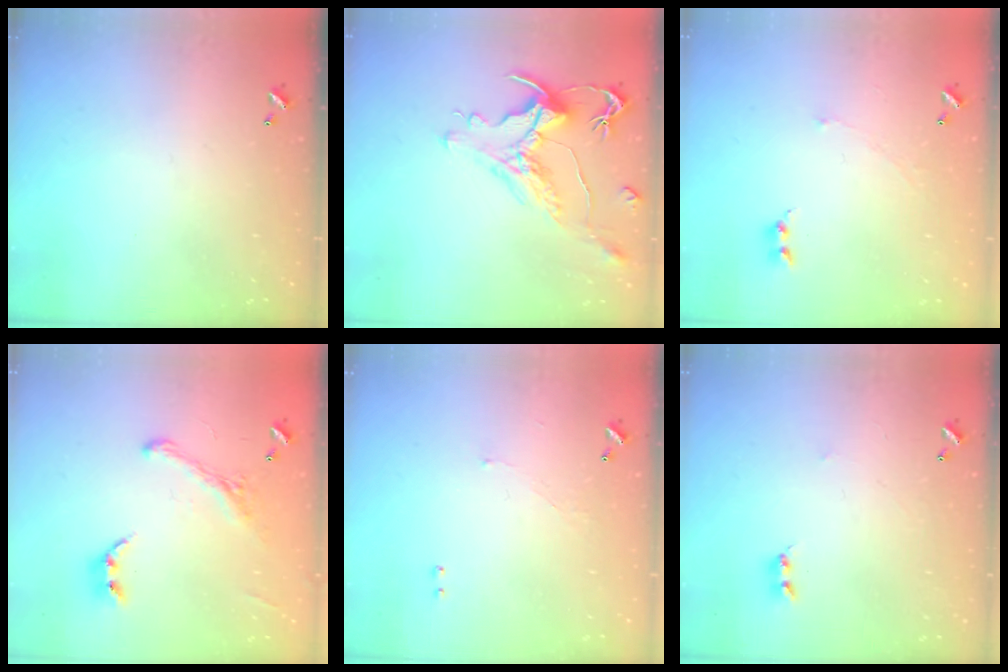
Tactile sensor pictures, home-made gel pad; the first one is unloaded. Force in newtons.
{"total": 1.5, "press": 0.7, "slide": 1.3}
{"total": 2.0, "press": 1.9, "slide": 0.7}
{"total": 2.9, "press": 2.7, "slide": 1.2}
{"total": 1.3, "press": 1.2, "slide": 0.5}
{"total": 1.6, "press": 1.6, "slide": 0.4}